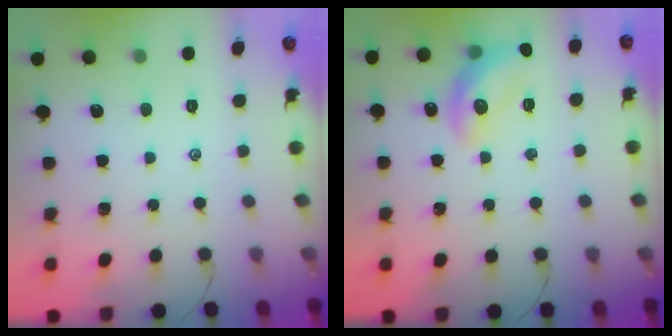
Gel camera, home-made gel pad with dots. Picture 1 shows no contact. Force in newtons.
{"total": 11.6, "press": 11.5, "slide": 1.5}